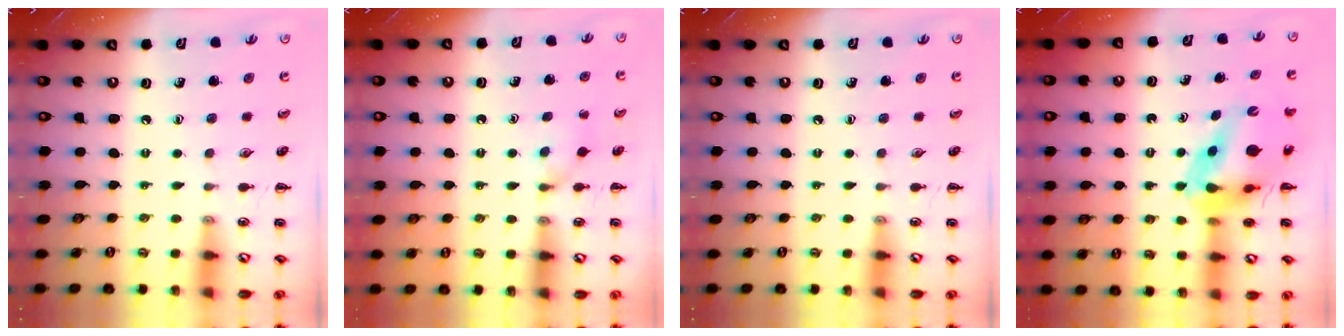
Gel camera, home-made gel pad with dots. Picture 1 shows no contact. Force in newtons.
{"total": 3.3, "press": 3.0, "slide": 1.4}
{"total": 0.0}
{"total": 11.1, "press": 10.6, "slide": 3.4}